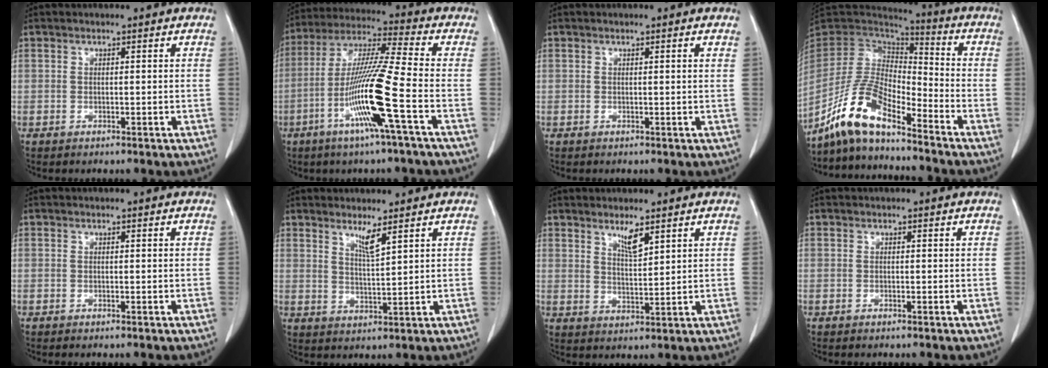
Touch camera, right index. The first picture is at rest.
{"total": 14.3, "force": [-5.1, -1.3, 13.3], "torque": [-0.265, -0.011, -0.104]}
{"total": 0.6, "force": [0.3, -0.1, 0.5], "torque": [-0.010, 0.000, 0.005]}
{"total": 12.3, "force": [-9.3, 3.0, 7.4], "torque": [-0.157, 0.012, -0.178]}
{"total": 0.0}
{"total": 3.2, "force": [2.3, -0.3, 2.2], "torque": [-0.042, -0.015, 0.045]}
{"total": 3.6, "force": [2.6, 0.5, 2.5], "torque": [-0.048, -0.008, 0.050]}
{"total": 0.0}